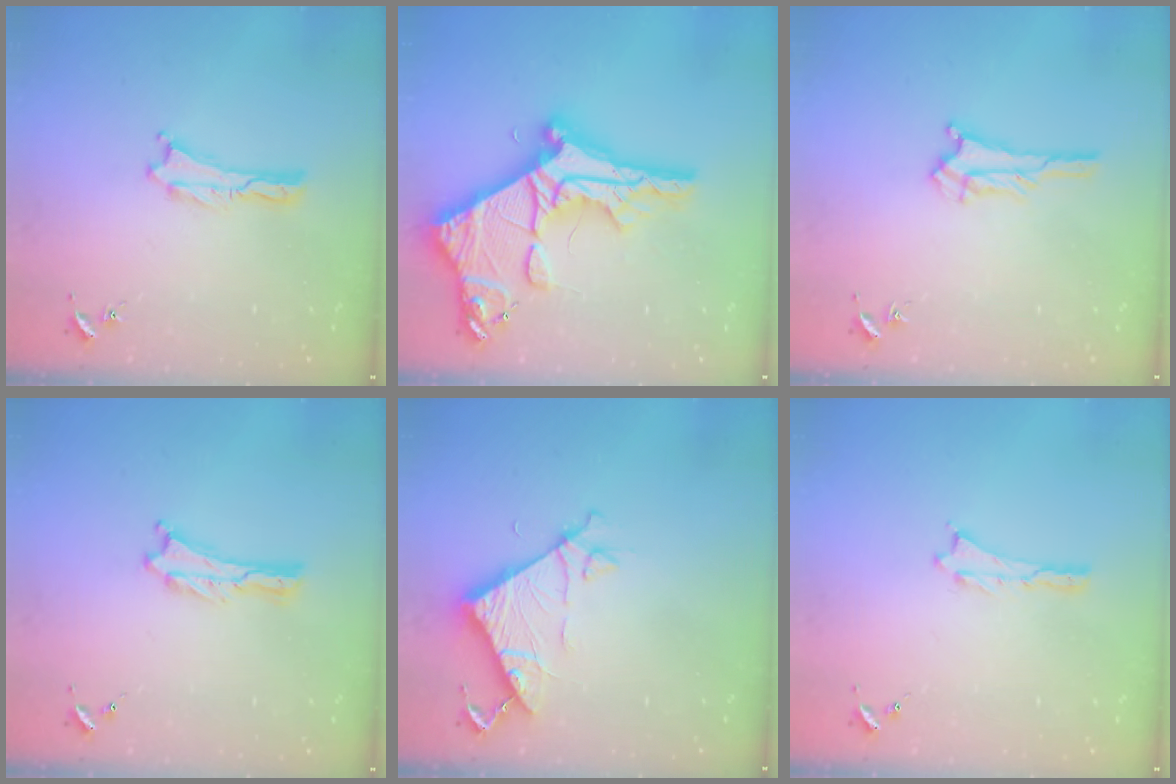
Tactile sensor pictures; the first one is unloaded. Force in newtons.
{"total": 12.9, "press": 12.9, "slide": 1.3}
{"total": 2.3, "press": 2.2, "slide": 0.2}
{"total": 0.0}
{"total": 7.5, "press": 7.5, "slide": 0.5}
{"total": 0.0}